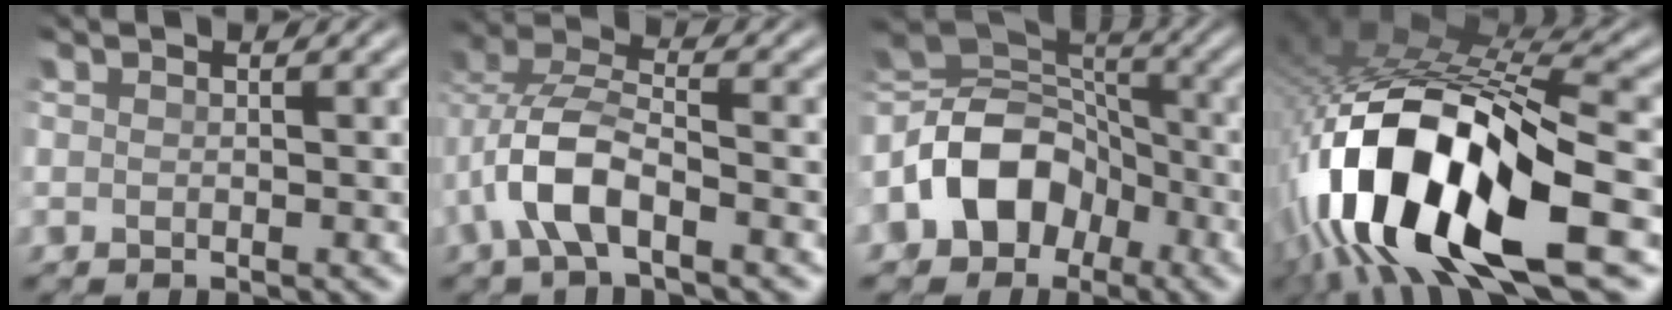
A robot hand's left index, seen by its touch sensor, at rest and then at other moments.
{"total": 5.7, "force": [-2.1, 2.6, 4.7], "torque": [-0.106, 0.010, -0.041]}
{"total": 9.2, "force": [-3.6, 6.8, 5.2], "torque": [-0.097, 0.013, -0.075]}
{"total": 15.5, "force": [-5.9, 6.3, 12.8], "torque": [-0.253, 0.001, -0.096]}